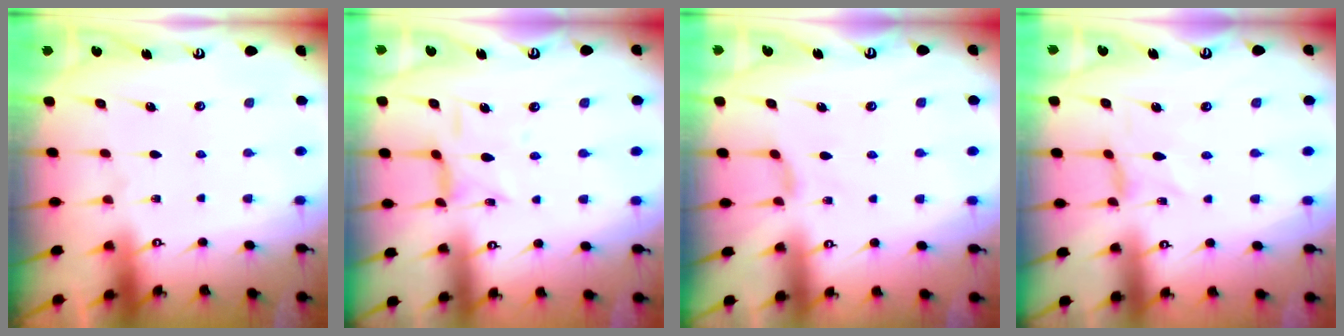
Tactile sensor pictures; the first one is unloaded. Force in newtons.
{"total": 6.0, "press": 6.0, "slide": 0.4}
{"total": 2.1, "press": 2.1, "slide": 0.4}
{"total": 0.0}